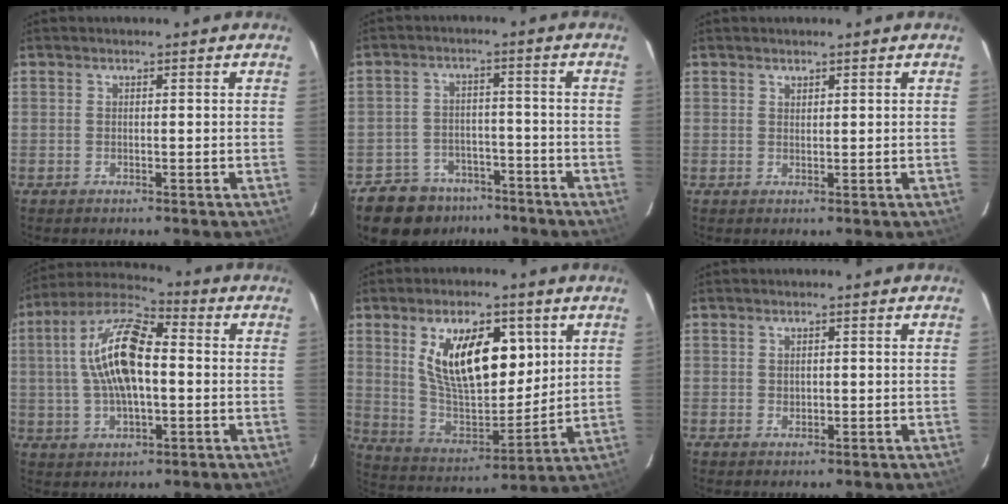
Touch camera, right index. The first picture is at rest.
{"total": 10.3, "force": [-7.5, 6.7, 2.4], "torque": [-0.070, 0.017, -0.104]}
{"total": 0.8, "force": [0.7, 0.4, 0.1], "torque": [-0.001, 0.002, 0.014]}
{"total": 15.1, "force": [0.8, 6.4, 13.6], "torque": [-0.263, 0.019, 0.009]}
{"total": 18.1, "force": [6.5, 8.5, 14.6], "torque": [-0.253, 0.003, 0.128]}
{"total": 1.1, "force": [0.2, 0.9, 0.5], "torque": [-0.007, 0.003, 0.006]}